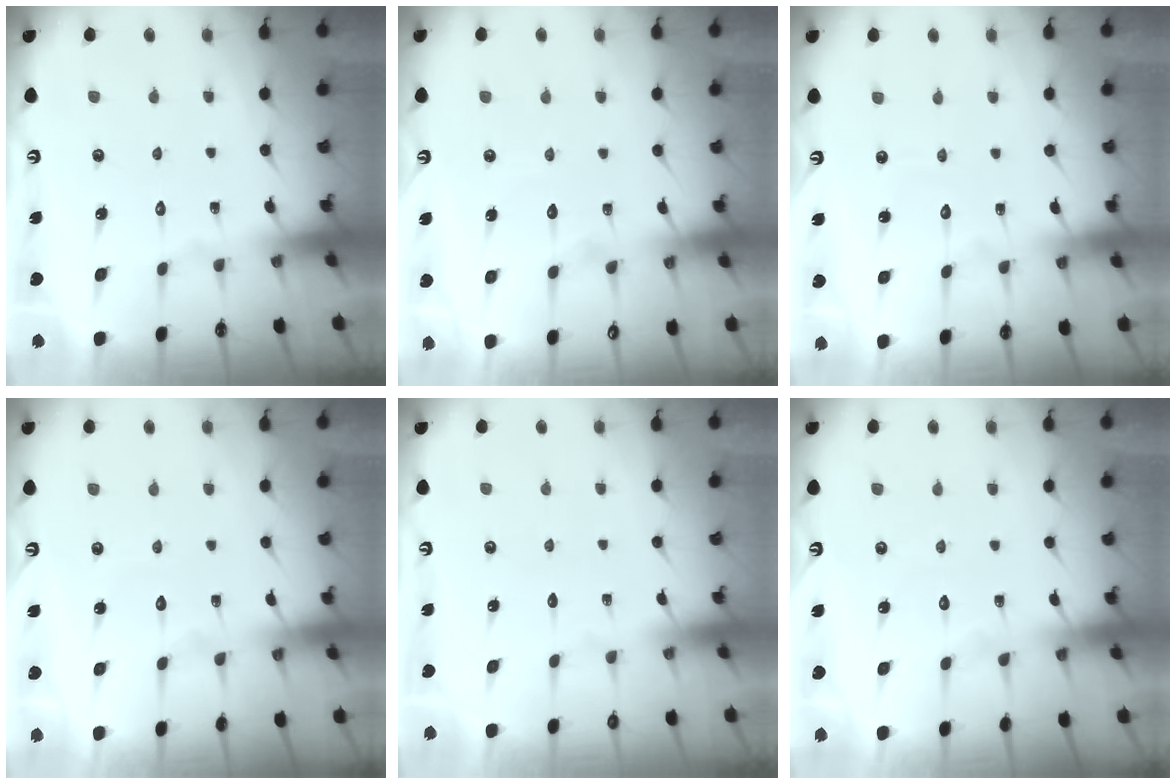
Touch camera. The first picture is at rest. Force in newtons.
{"total": 4.1, "press": 4.1, "slide": 0.3}
{"total": 3.2, "press": 3.2, "slide": 0.3}
{"total": 3.8, "press": 3.8, "slide": 0.4}
{"total": 0.0}
{"total": 3.2, "press": 3.1, "slide": 0.5}